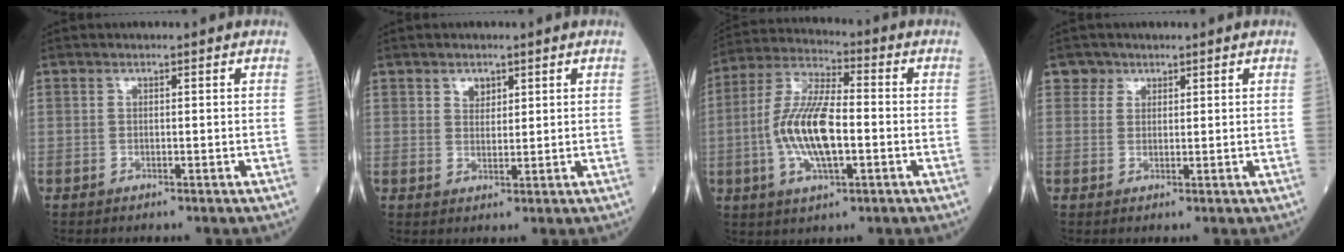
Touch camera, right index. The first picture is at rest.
{"total": 2.0, "force": [1.3, 1.3, 0.9], "torque": [-0.013, 0.000, 0.024]}
{"total": 12.6, "force": [-2.0, 3.7, 11.8], "torque": [-0.248, 0.006, -0.037]}
{"total": 1.9, "force": [1.2, 1.4, -0.3], "torque": [0.016, 0.001, 0.015]}